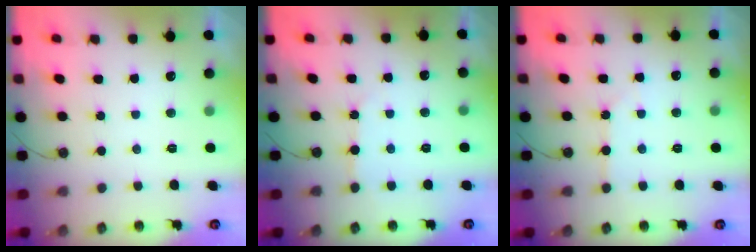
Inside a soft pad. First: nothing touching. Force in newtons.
{"total": 4.1, "press": 4.0, "slide": 0.3}
{"total": 5.2, "press": 5.1, "slide": 0.8}